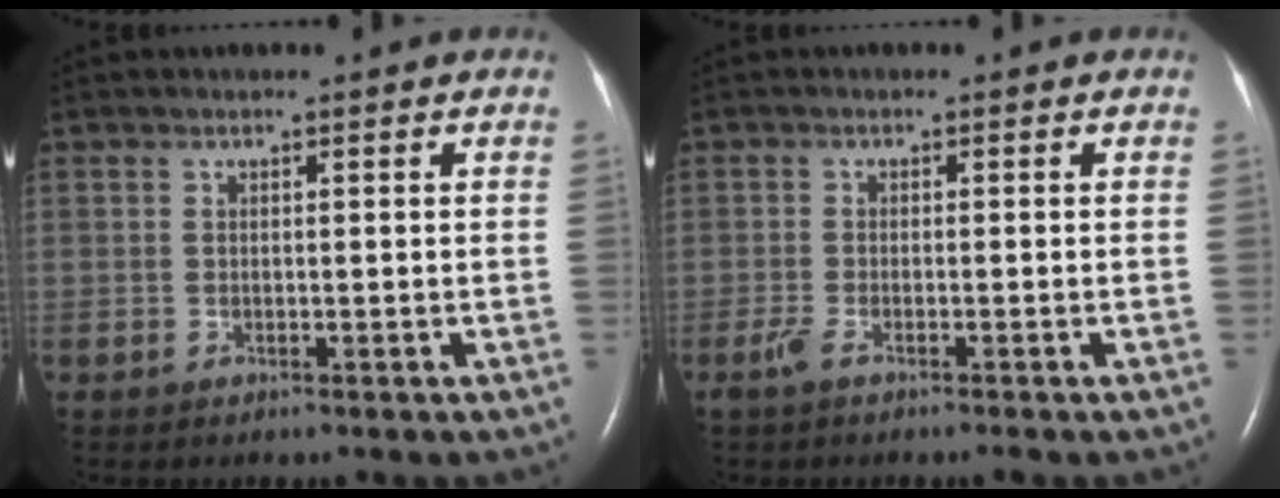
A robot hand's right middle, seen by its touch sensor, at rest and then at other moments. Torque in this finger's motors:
{"motor_torque": [0.41, -0.27, 0.04, 0.02]}